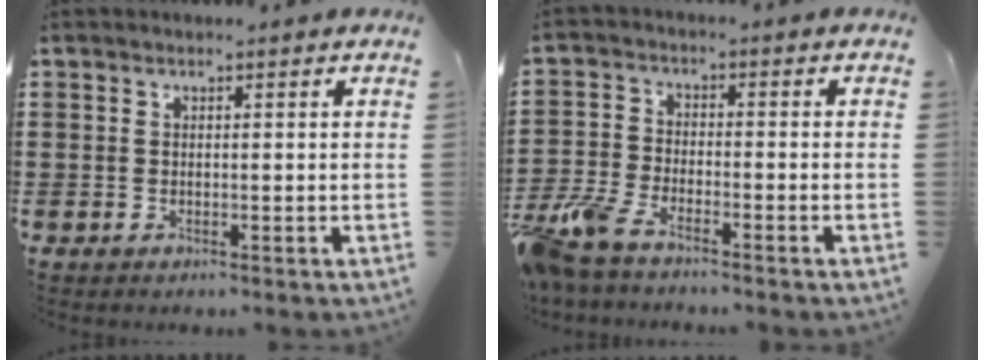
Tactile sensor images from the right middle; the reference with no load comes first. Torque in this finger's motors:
{"motor_torque": [2.14, 0.00, 0.34, 0.21]}